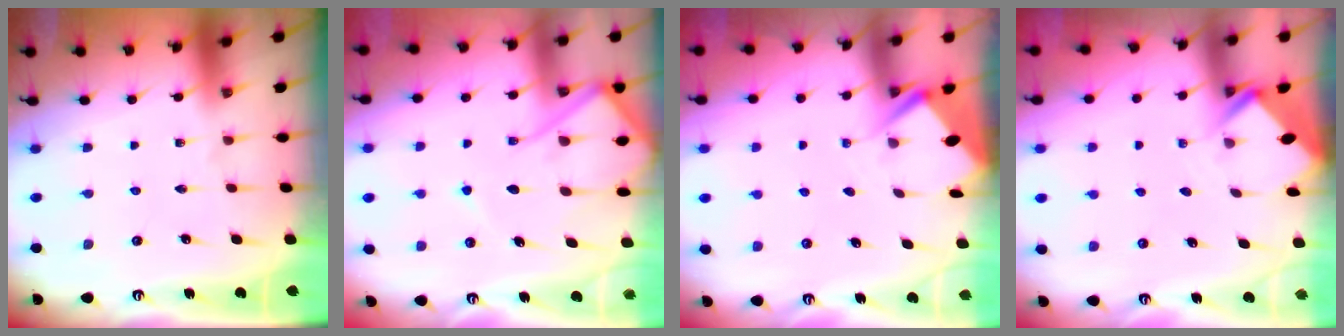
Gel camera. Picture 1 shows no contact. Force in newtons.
{"total": 12.1, "press": 12.1, "slide": 1.0}
{"total": 2.9, "press": 2.9, "slide": 0.3}
{"total": 2.7, "press": 2.7, "slide": 0.2}